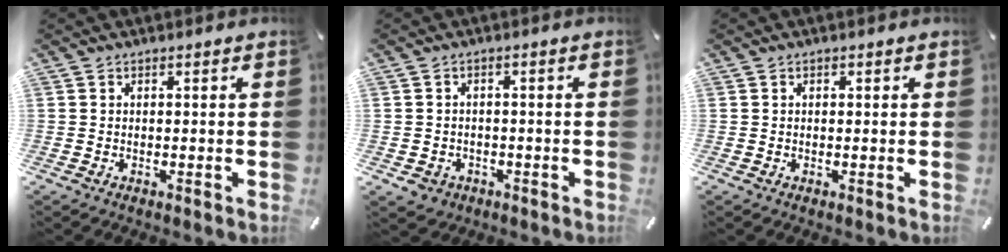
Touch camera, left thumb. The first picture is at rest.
{"total": 3.2, "force": [-1.5, 2.7, 1.0], "torque": [-0.023, 0.004, -0.030]}
{"total": 0.5, "force": [0.1, 0.4, 0.3], "torque": [-0.006, 0.002, 0.002]}